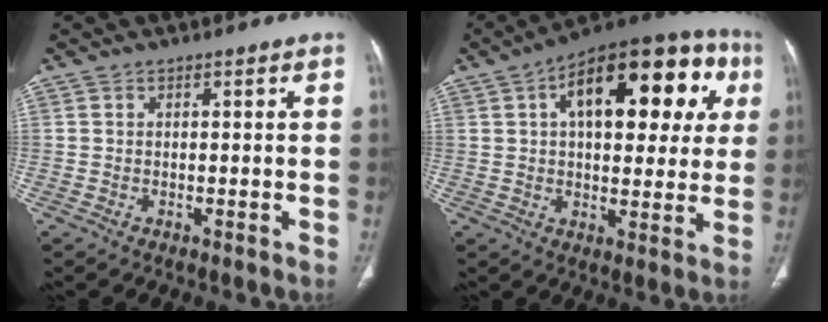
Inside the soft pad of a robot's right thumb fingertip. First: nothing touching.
{"total": 23.9, "force": [7.2, 11.7, 19.6], "torque": [-0.238, 0.029, 0.098]}